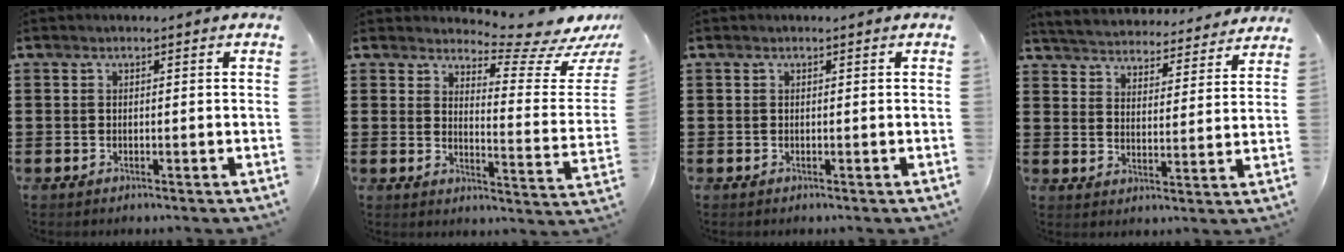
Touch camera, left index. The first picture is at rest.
{"total": 6.5, "force": [5.8, 0.6, 2.7], "torque": [-0.051, -0.057, 0.095]}
{"total": 0.0}
{"total": 4.6, "force": [4.6, -0.2, -0.2], "torque": [-0.024, -0.040, 0.076]}